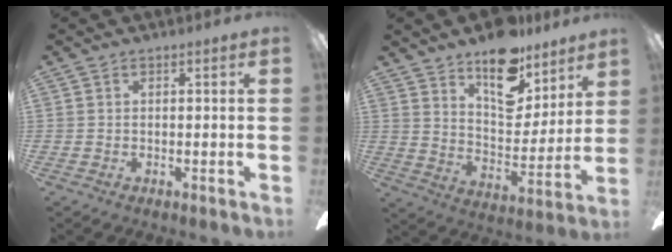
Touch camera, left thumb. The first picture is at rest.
{"total": 15.3, "force": [11.9, 7.0, 6.7], "torque": [-0.096, -0.083, 0.211]}